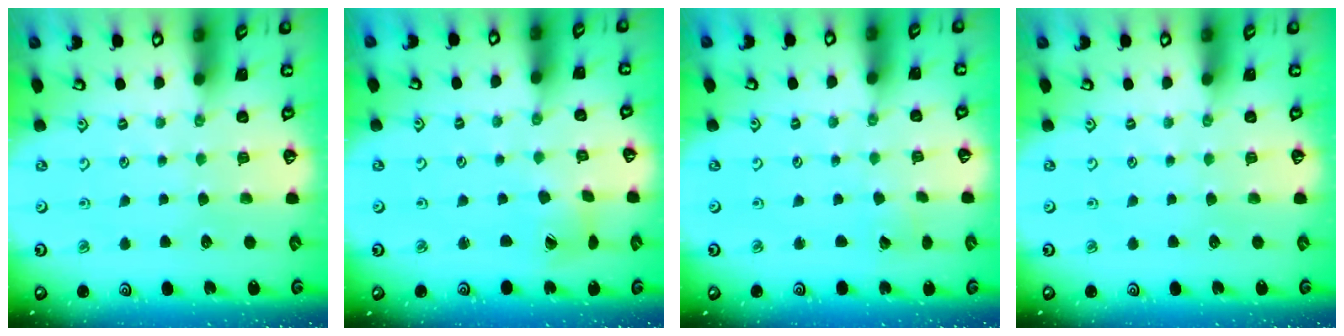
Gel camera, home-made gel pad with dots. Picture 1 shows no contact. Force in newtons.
{"total": 3.7, "press": 3.7, "slide": 0.5}
{"total": 2.6, "press": 2.6, "slide": 0.3}
{"total": 0.0}